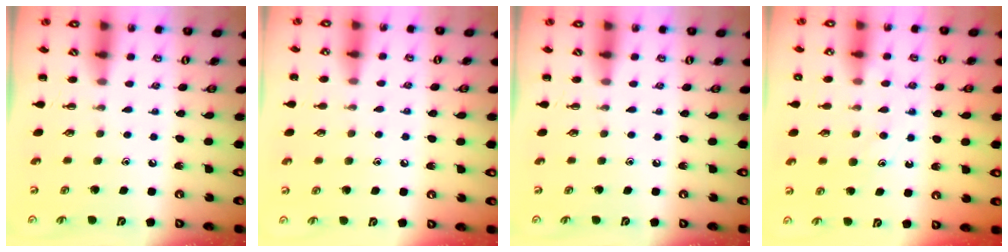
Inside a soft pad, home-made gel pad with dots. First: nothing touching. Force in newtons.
{"total": 4.1, "press": 4.0, "slide": 1.1}
{"total": 0.0}
{"total": 11.5, "press": 11.5, "slide": 0.6}